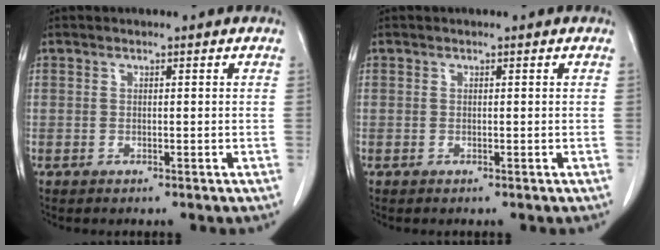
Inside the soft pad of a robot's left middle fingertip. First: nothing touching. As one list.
[{"total": 0.0}]